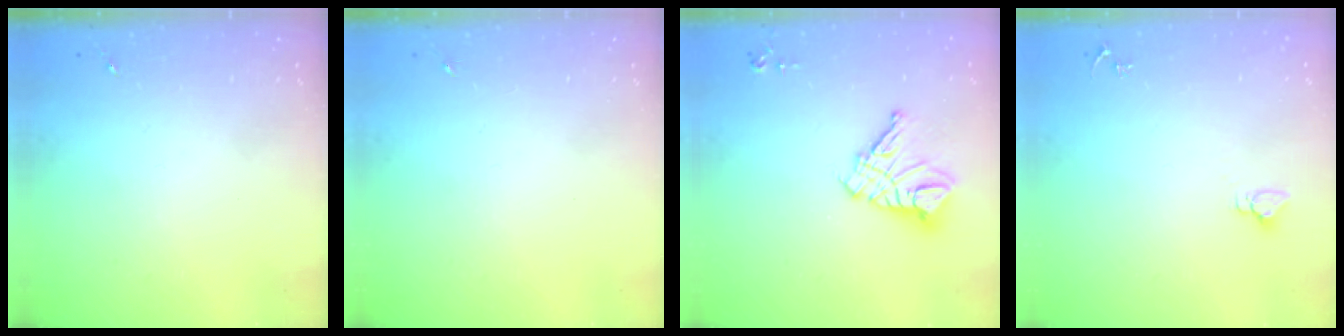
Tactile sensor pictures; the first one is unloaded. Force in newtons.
{"total": 0.0}
{"total": 12.6, "press": 12.5, "slide": 1.3}
{"total": 2.8, "press": 2.8, "slide": 0.2}